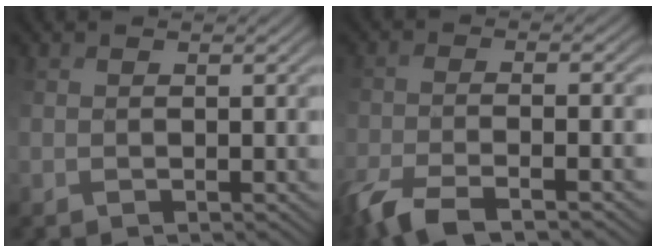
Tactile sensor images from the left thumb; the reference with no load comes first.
{"total": 6.9, "force": [-4.8, 1.3, 4.8], "torque": [-0.100, -0.008, -0.087]}